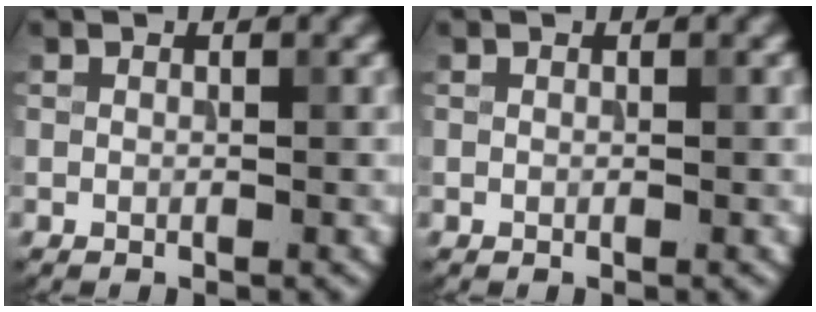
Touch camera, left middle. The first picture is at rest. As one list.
[{"total": 0.0}]